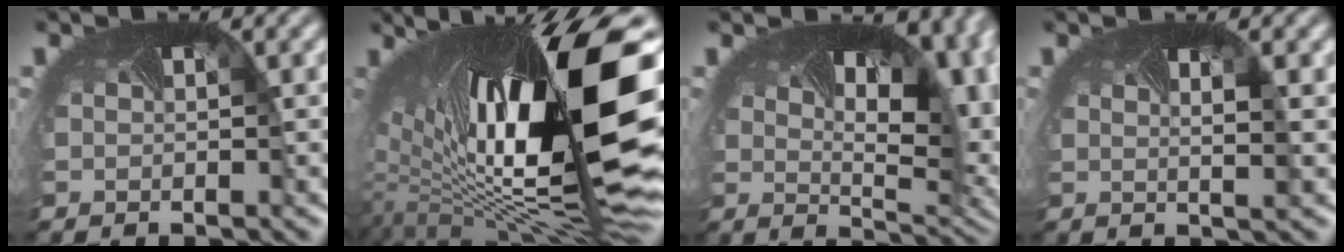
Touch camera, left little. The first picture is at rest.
{"total": 17.1, "force": [2.6, 5.7, 16.0], "torque": [-0.281, -0.013, 0.066]}
{"total": 14.2, "force": [3.5, 7.6, 11.5], "torque": [-0.169, -0.018, 0.092]}
{"total": 1.0, "force": [-0.1, -0.2, 0.9], "torque": [-0.018, -0.013, 0.007]}